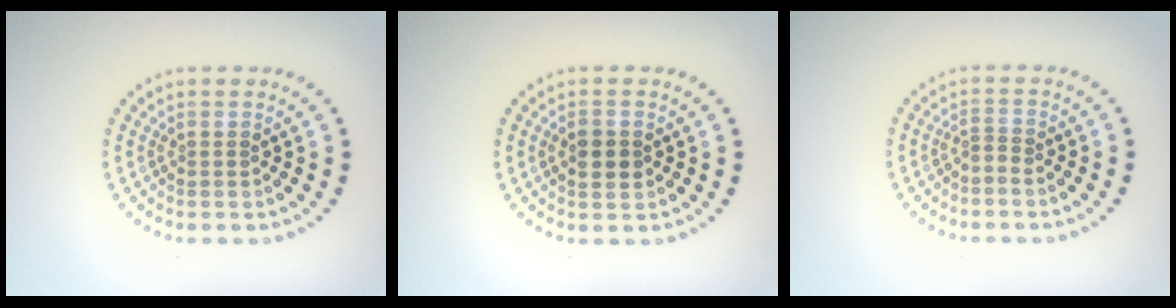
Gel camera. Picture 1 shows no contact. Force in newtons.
{"total": 2.1, "press": 2.0, "slide": 0.1}
{"total": 0.8, "press": 0.3, "slide": 0.8}